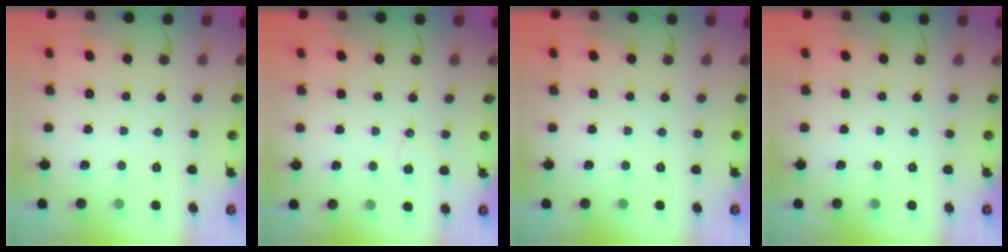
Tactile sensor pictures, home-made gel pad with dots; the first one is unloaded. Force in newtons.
{"total": 6.3, "press": 6.2, "slide": 1.1}
{"total": 0.0}
{"total": 0.0}